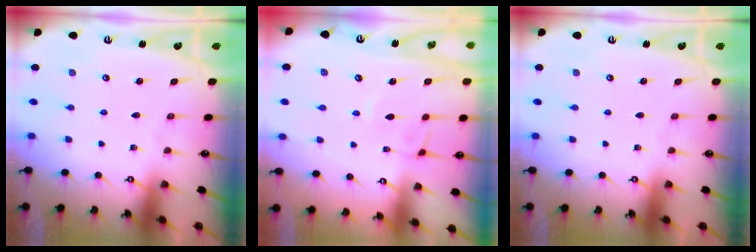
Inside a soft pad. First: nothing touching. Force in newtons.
{"total": 2.6, "press": 2.6, "slide": 0.3}
{"total": 0.0}